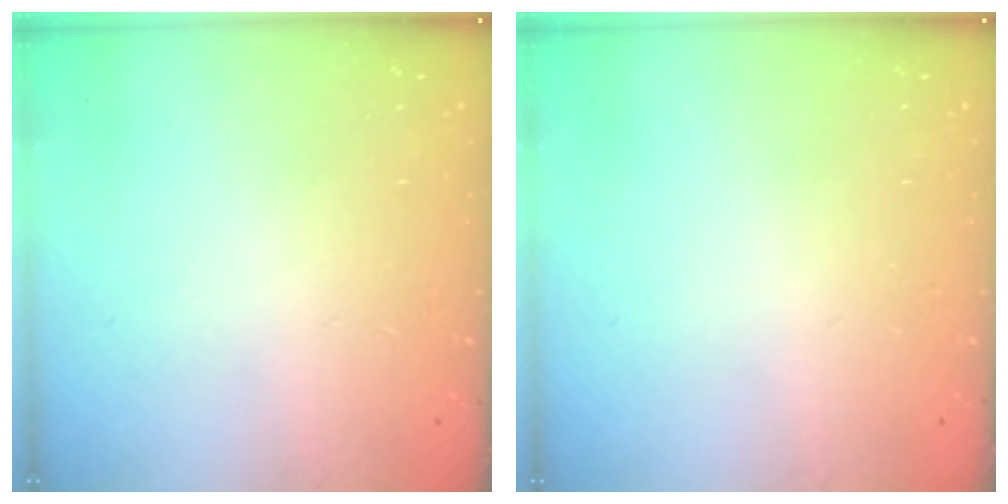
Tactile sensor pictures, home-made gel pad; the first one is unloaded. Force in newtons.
{"total": 0.0}